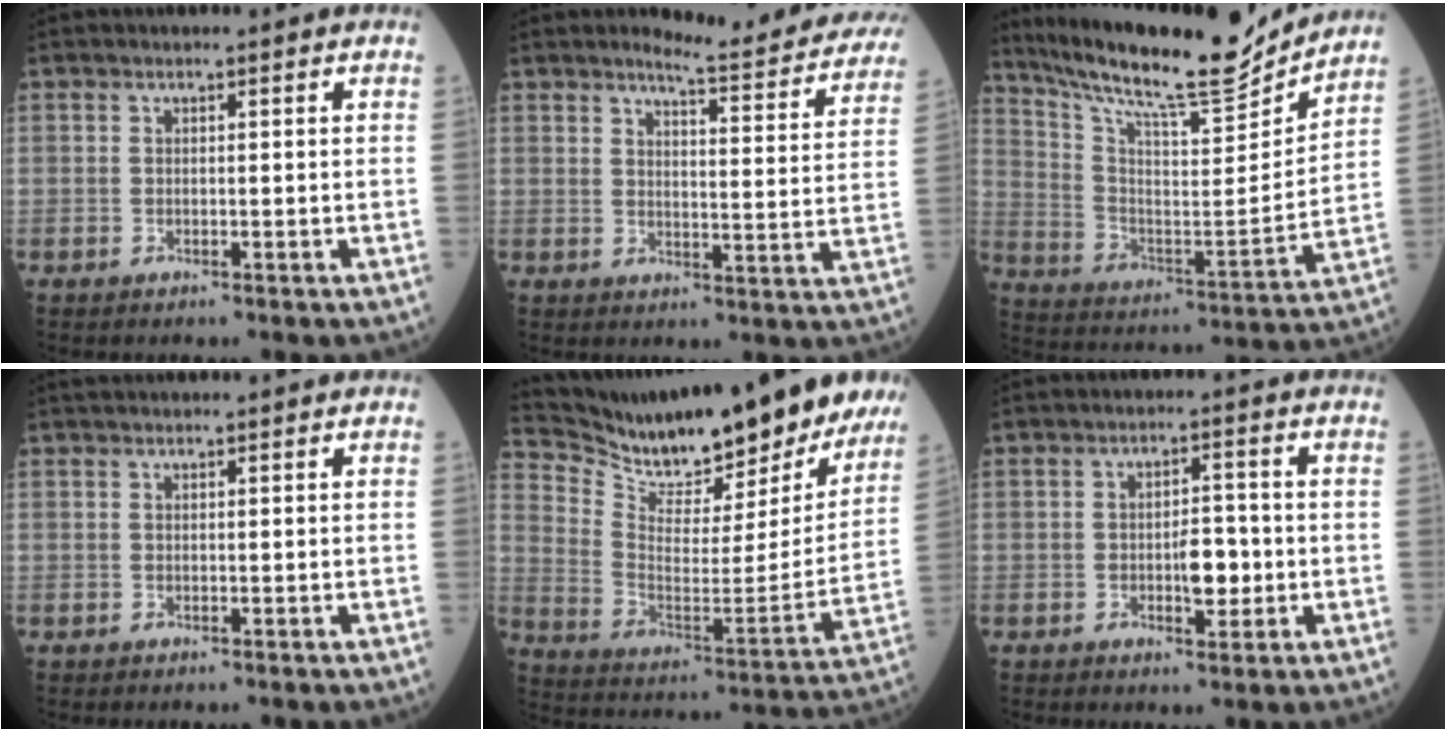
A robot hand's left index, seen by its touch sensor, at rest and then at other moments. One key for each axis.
{"total": 13.9, "fx": 13.2, "fy": 1.2, "fz": 4.1, "tx": -0.043, "ty": -0.060, "tz": 0.141}
{"total": 20.1, "fx": 18.4, "fy": 1.3, "fz": 8.0, "tx": -0.160, "ty": -0.034, "tz": 0.296}
{"total": 2.0, "fx": 1.8, "fy": 0.2, "fz": 0.8, "tx": -0.005, "ty": 0.027, "tz": 0.029}
{"total": 25.0, "fx": 22.2, "fy": 5.0, "fz": 10.4, "tx": -0.185, "ty": -0.051, "tz": 0.321}
{"total": 4.4, "fx": -1.0, "fy": 1.8, "fz": 3.9, "tx": -0.055, "ty": 0.000, "tz": -0.016}